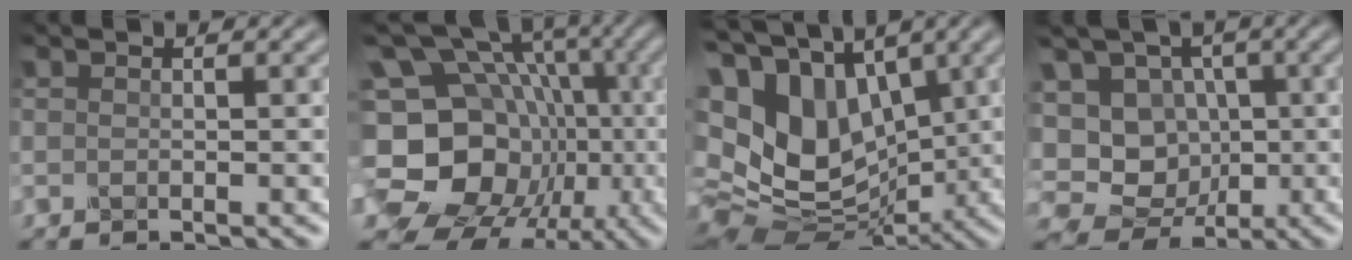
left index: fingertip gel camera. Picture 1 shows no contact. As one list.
[{"total": 19.4, "force": [-3.6, 16.7, 9.2], "torque": [-0.181, 0.021, -0.076]}, {"total": 17.6, "force": [3.8, 13.2, 11.0], "torque": [-0.236, 0.010, 0.079]}, {"total": 12.0, "force": [-0.9, 10.6, 5.5], "torque": [-0.124, 0.030, -0.035]}]